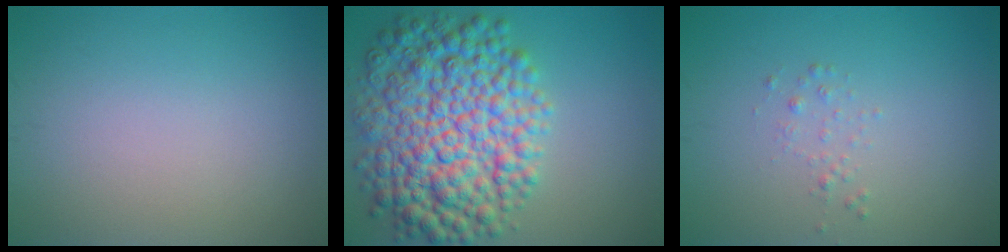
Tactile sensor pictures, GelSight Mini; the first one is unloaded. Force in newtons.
{"total": 11.2, "press": 11.2, "slide": 0.1}
{"total": 0.8, "press": 0.8, "slide": 0.1}